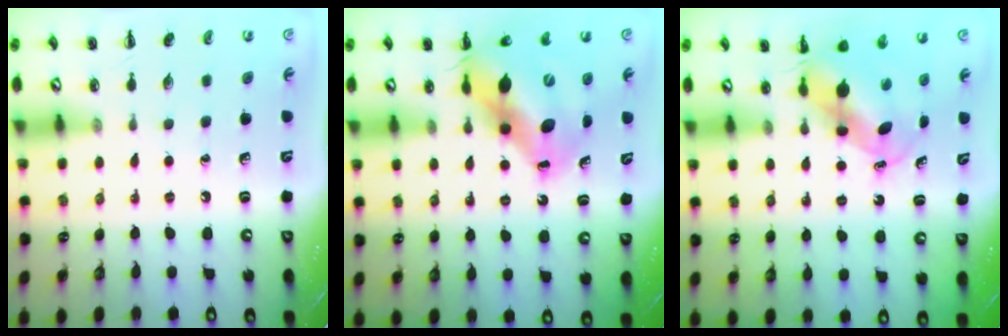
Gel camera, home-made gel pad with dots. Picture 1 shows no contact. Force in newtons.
{"total": 12.6, "press": 12.2, "slide": 2.8}
{"total": 5.4, "press": 5.3, "slide": 0.7}